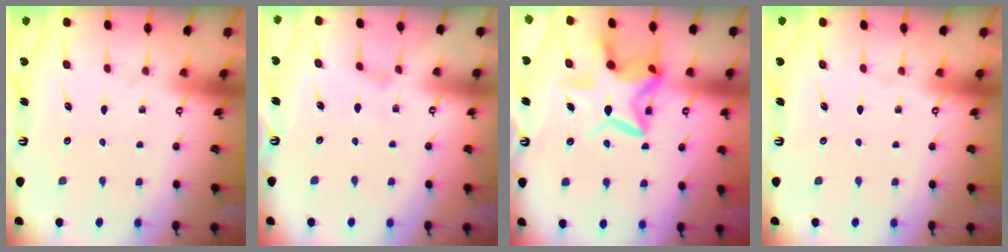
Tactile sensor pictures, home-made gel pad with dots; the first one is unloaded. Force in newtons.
{"total": 1.4, "press": 1.4, "slide": 0.4}
{"total": 14.0, "press": 14.0, "slide": 1.6}
{"total": 0.0}